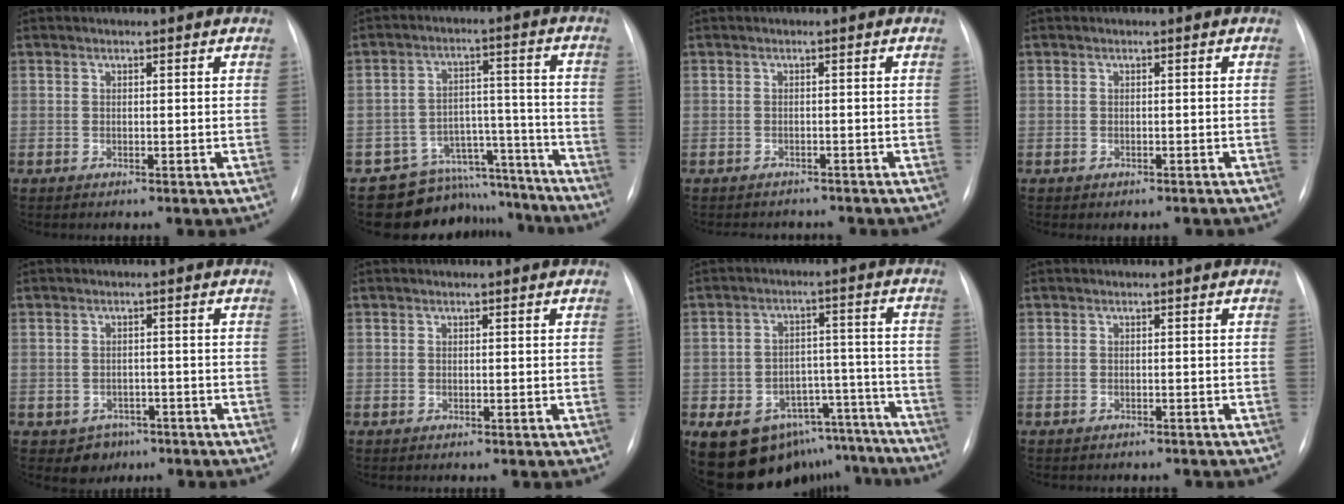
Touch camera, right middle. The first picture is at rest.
{"total": 11.9, "force": [-10.9, 4.9, -0.7], "torque": [0.038, 0.072, -0.150]}
{"total": 4.8, "force": [-4.4, 1.8, 0.7], "torque": [-0.005, 0.002, -0.053]}
{"total": 1.2, "force": [-0.9, 0.6, 0.3], "torque": [-0.004, 0.000, -0.011]}
{"total": 3.3, "force": [-1.8, 2.7, 0.3], "torque": [-0.001, 0.011, -0.020]}
{"total": 0.0}
{"total": 16.8, "force": [-12.9, 9.4, 5.1], "torque": [-0.067, 0.055, -0.165]}
{"total": 4.2, "force": [-3.8, 1.4, 1.2], "torque": [-0.014, 0.000, -0.042]}